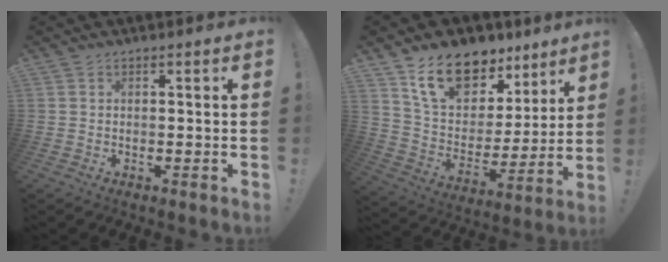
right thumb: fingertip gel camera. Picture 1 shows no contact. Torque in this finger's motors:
{"motor_torque": [-0.13, 2.78, 0.64, 0.45, 0.11]}